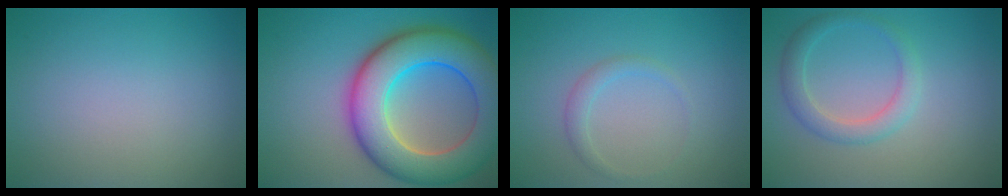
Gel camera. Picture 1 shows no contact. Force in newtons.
{"total": 11.6, "press": 11.6, "slide": 0.5}
{"total": 1.3, "press": 1.3, "slide": 0.0}
{"total": 2.7, "press": 2.7, "slide": 0.2}